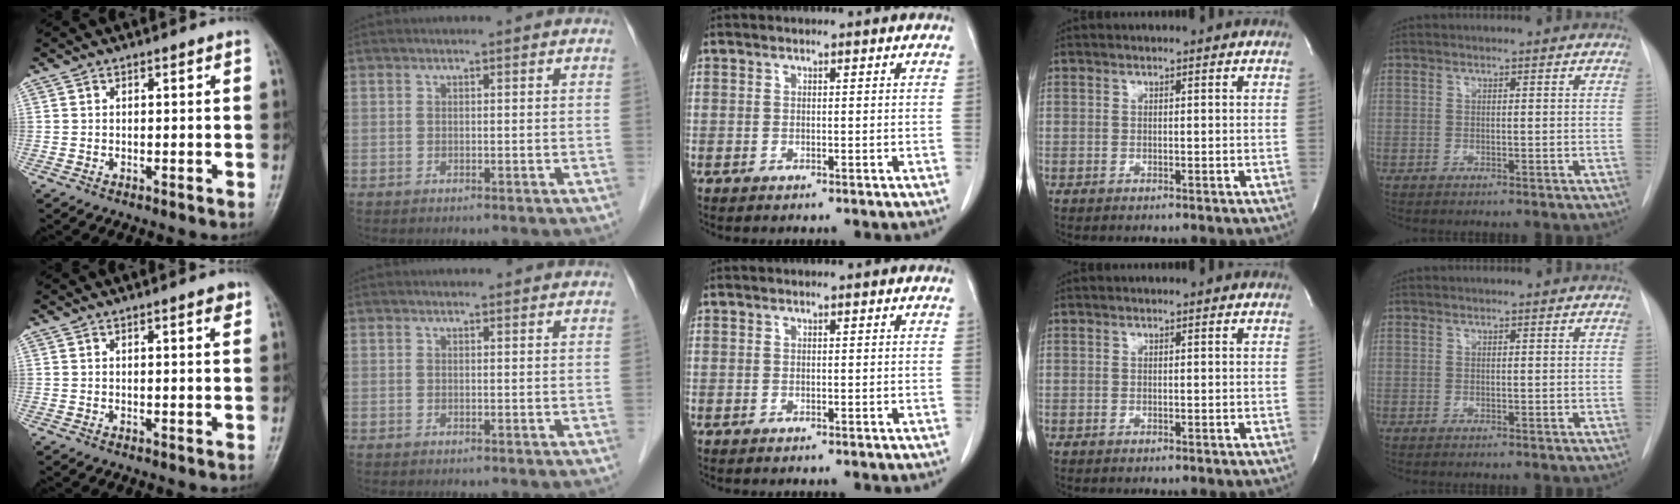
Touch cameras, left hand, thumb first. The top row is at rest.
{"thumb": {"total": 2.2, "force": [1.2, 0.5, 1.8], "torque": [-0.021, -0.004, 0.015]}, "index": {"total": 2.0, "force": [2.0, 0.5, 0.3], "torque": [-0.012, 0.007, 0.018]}}